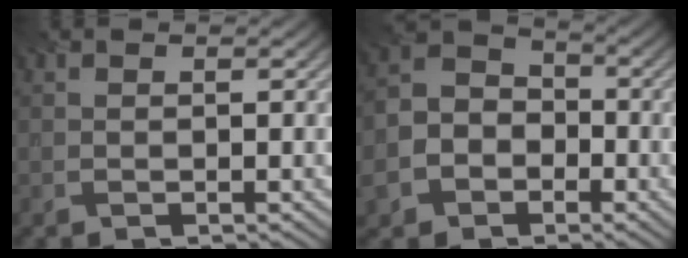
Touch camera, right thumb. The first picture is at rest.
{"total": 8.9, "force": [-3.7, 7.2, 3.8], "torque": [-0.088, -0.026, -0.089]}